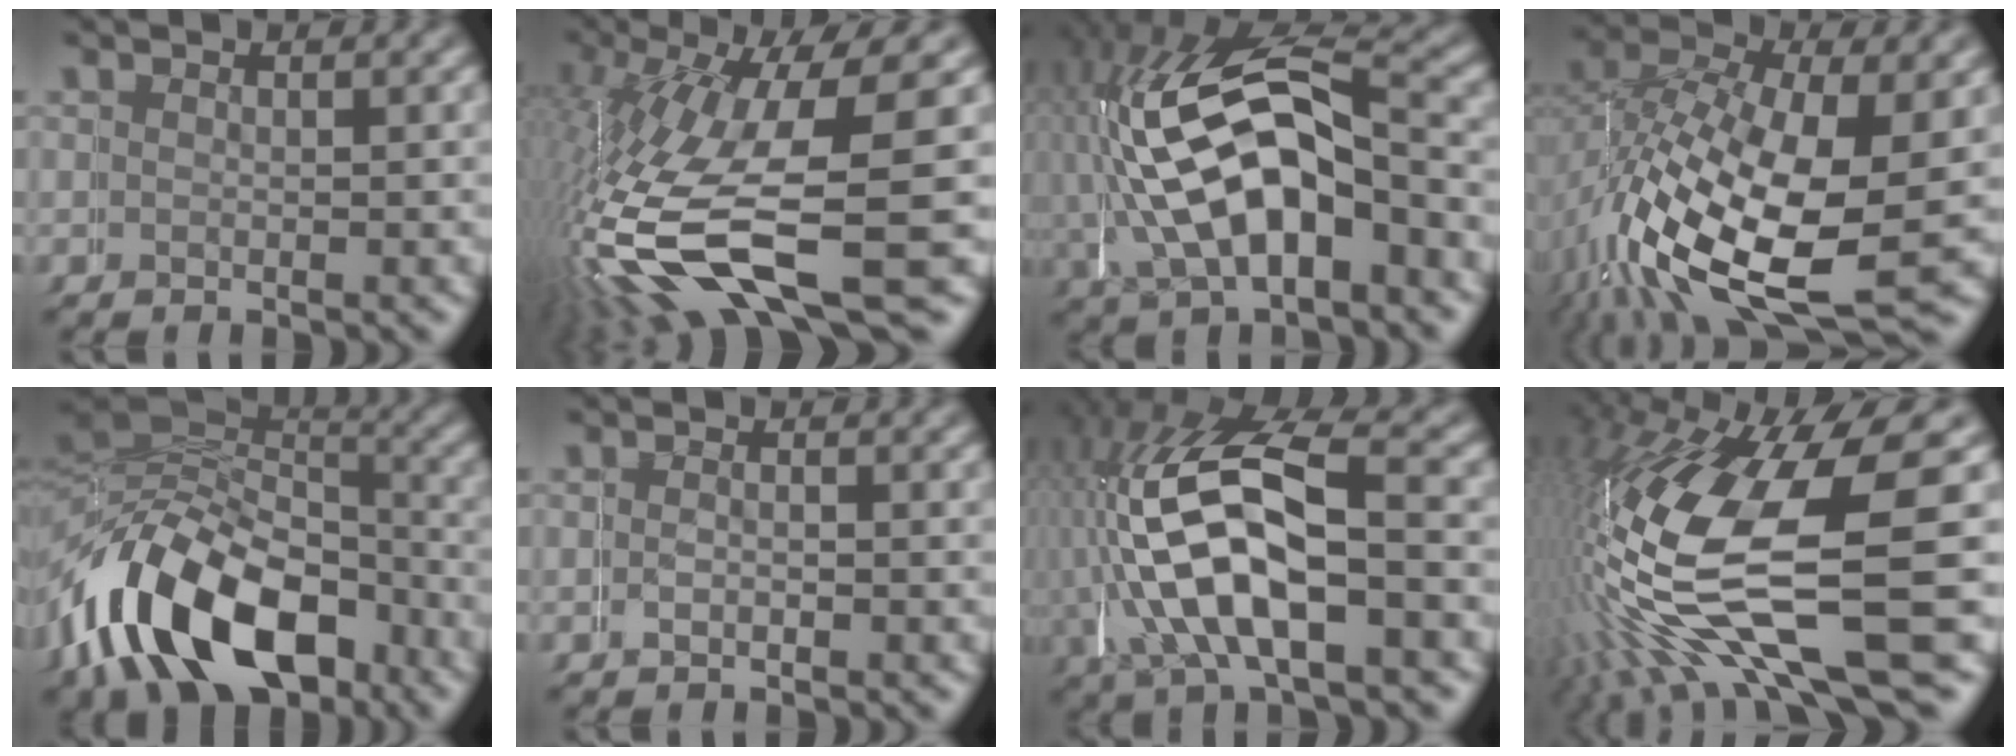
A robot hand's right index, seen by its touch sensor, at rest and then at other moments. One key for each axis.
{"total": 10.7, "fx": -2.7, "fy": 5.0, "fz": 9.1, "tx": -0.200, "ty": -0.042, "tz": -0.016}
{"total": 11.6, "fx": -0.5, "fy": 7.9, "fz": 8.5, "tx": -0.168, "ty": -0.015, "tz": 0.000}
{"total": 11.5, "fx": -2.4, "fy": 7.5, "fz": 8.4, "tx": -0.195, "ty": -0.061, "tz": -0.010}
{"total": 12.8, "fx": -4.6, "fy": 9.2, "fz": 7.6, "tx": -0.158, "ty": -0.046, "tz": -0.058}
{"total": 0.9, "fx": 0.1, "fy": -0.3, "fz": -0.8, "tx": 0.019, "ty": 0.005, "tz": 0.000}
{"total": 11.4, "fx": 0.5, "fy": 6.6, "fz": 9.3, "tx": -0.208, "ty": -0.014, "tz": 0.018}
{"total": 14.0, "fx": -0.5, "fy": 7.1, "fz": 12.1, "tx": -0.250, "ty": -0.027, "tz": 0.013}